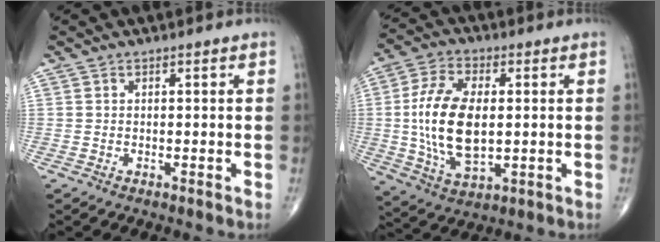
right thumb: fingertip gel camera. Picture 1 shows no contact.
{"total": 15.6, "force": [0.2, 8.2, 13.2], "torque": [-0.262, -0.004, 0.007]}